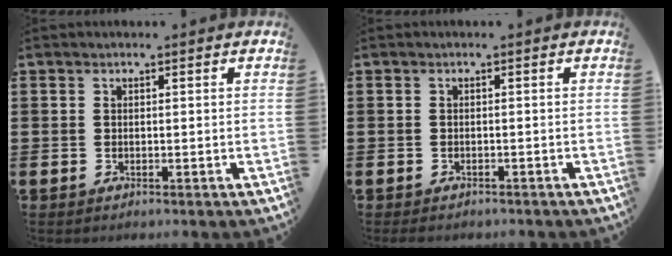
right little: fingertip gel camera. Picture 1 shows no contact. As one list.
[{"total": 0.6, "force": [-0.6, 0.1, 0.1], "torque": [-0.004, -0.002, -0.013]}]